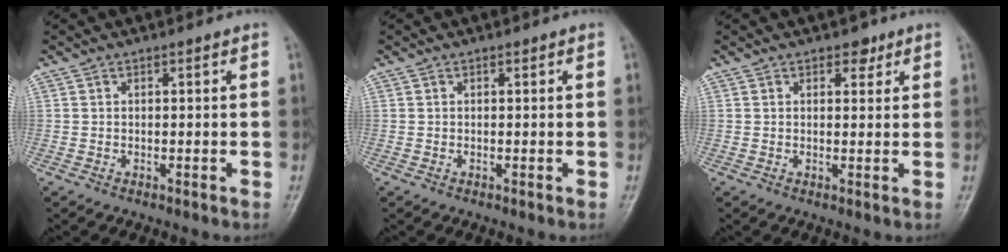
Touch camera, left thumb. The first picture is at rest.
{"total": 0.0}
{"total": 2.4, "force": [1.5, 1.5, 1.1], "torque": [0.002, -0.006, 0.018]}